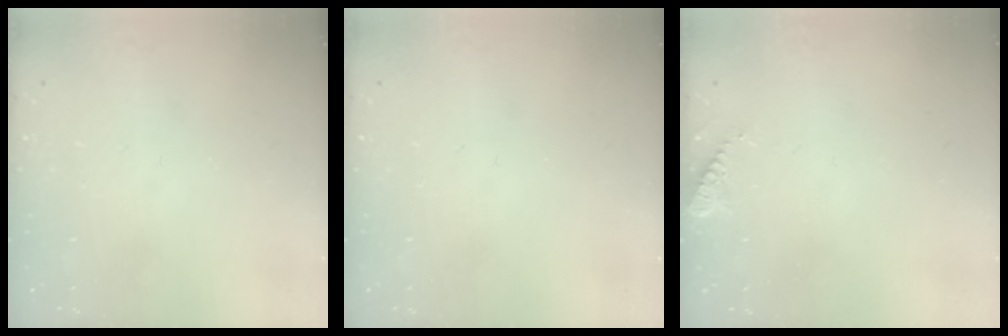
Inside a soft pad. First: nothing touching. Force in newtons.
{"total": 0.0}
{"total": 5.3, "press": 5.3, "slide": 0.5}